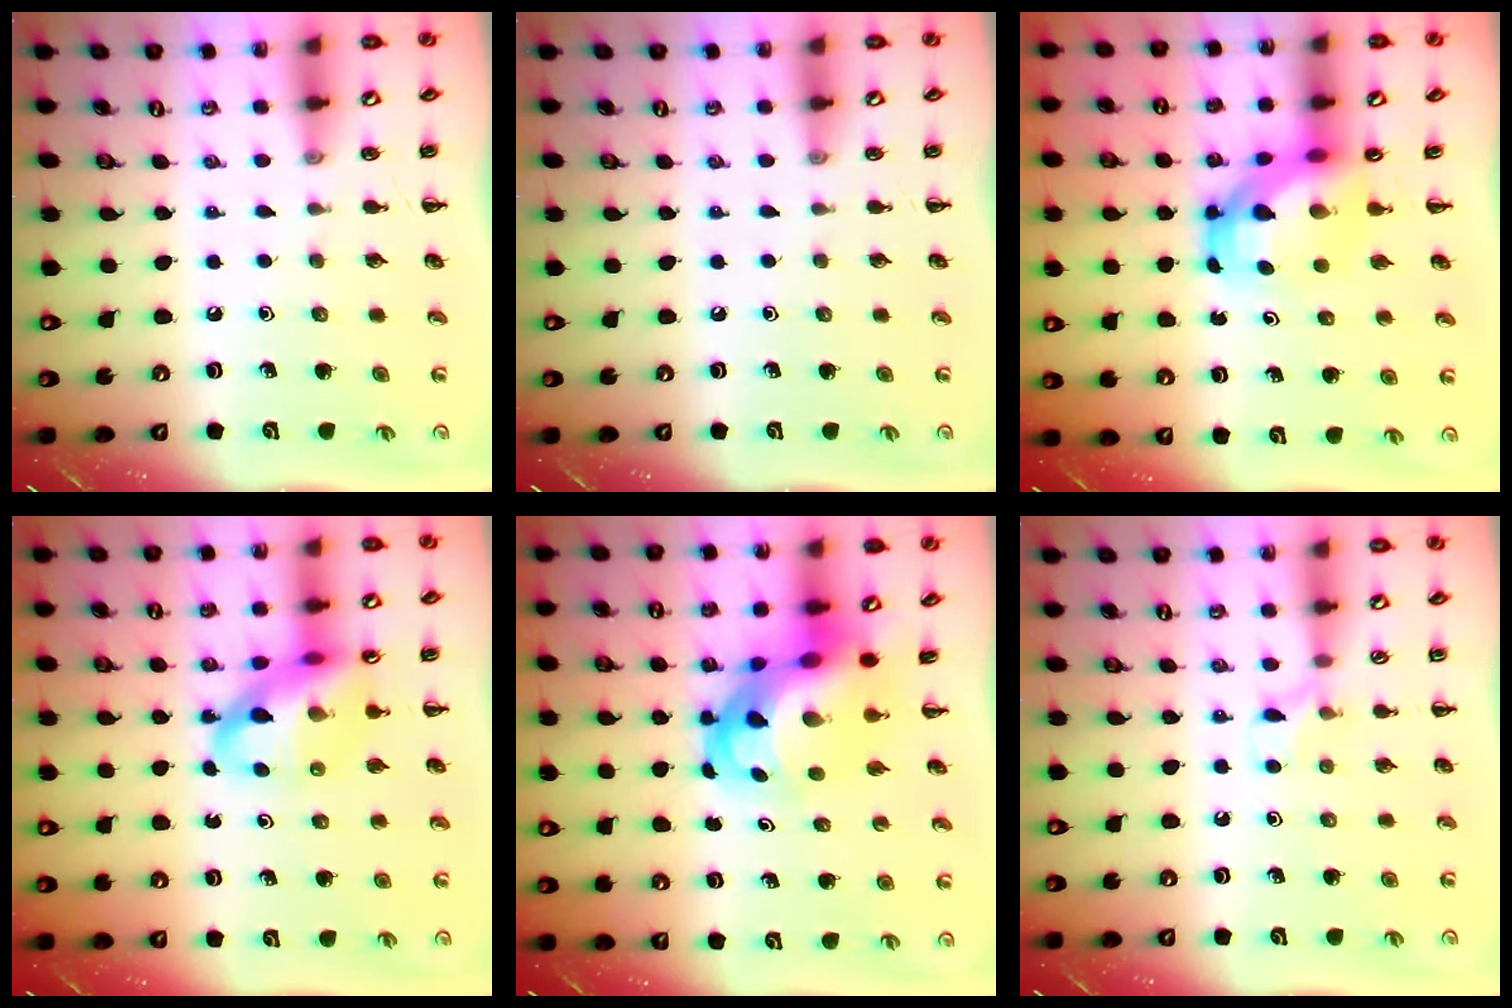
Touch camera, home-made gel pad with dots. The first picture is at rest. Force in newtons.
{"total": 0.0}
{"total": 5.5, "press": 5.3, "slide": 1.6}
{"total": 14.7, "press": 14.2, "slide": 3.9}
{"total": 10.2, "press": 9.8, "slide": 3.0}
{"total": 6.7, "press": 6.3, "slide": 2.3}